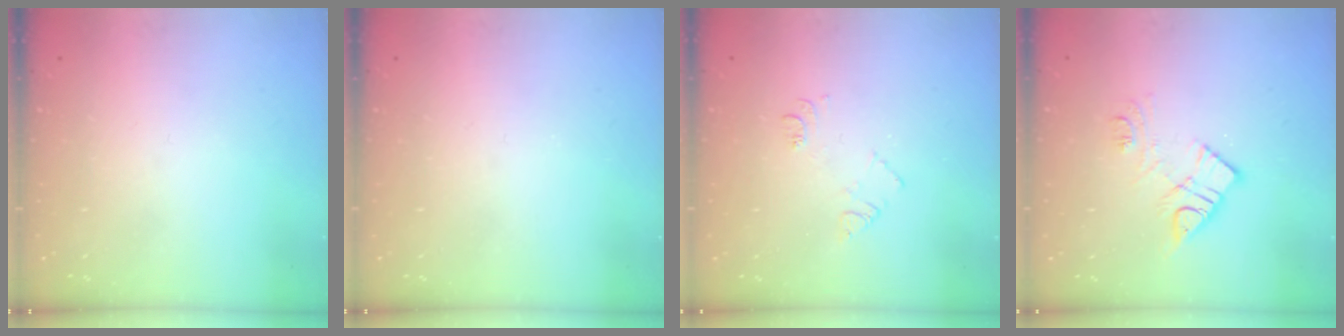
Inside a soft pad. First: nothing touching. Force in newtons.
{"total": 0.0}
{"total": 5.5, "press": 5.4, "slide": 0.7}
{"total": 9.5, "press": 9.4, "slide": 0.6}